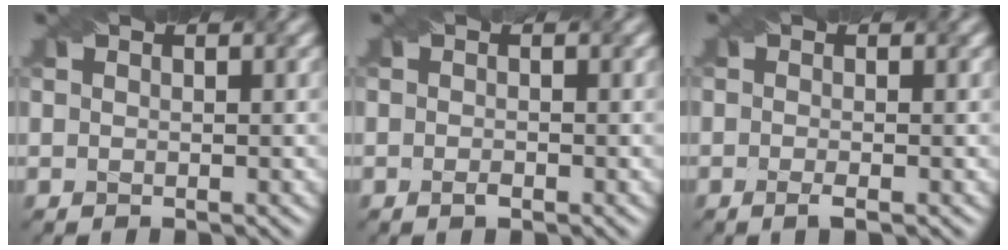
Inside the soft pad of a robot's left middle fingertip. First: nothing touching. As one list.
[{"total": 0.9, "force": [-0.6, 0.3, 0.6], "torque": [-0.009, 0.000, -0.011]}, {"total": 1.3, "force": [-0.7, 0.0, 1.1], "torque": [-0.023, -0.001, -0.015]}]